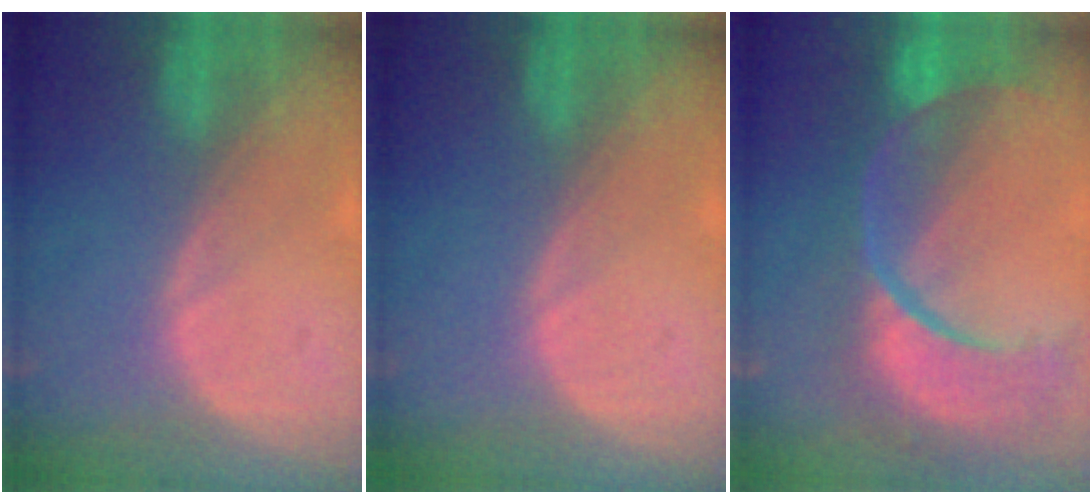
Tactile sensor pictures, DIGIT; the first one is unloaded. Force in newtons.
{"total": 0.0}
{"total": 13.6, "press": 10.9, "slide": 8.2}